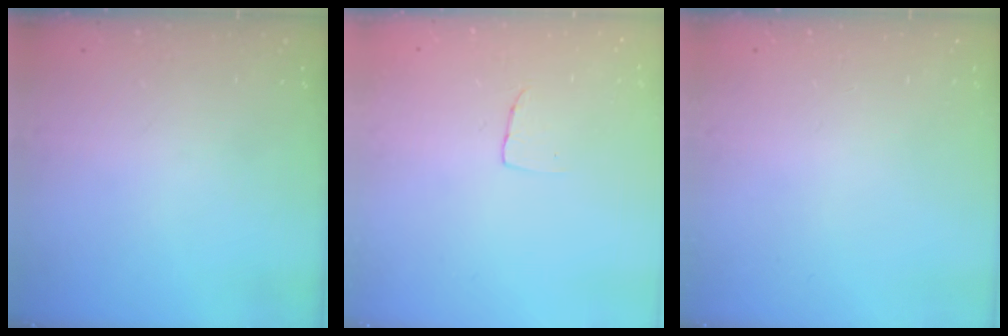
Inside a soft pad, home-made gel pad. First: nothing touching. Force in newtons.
{"total": 2.9, "press": 2.9, "slide": 0.1}
{"total": 0.0}